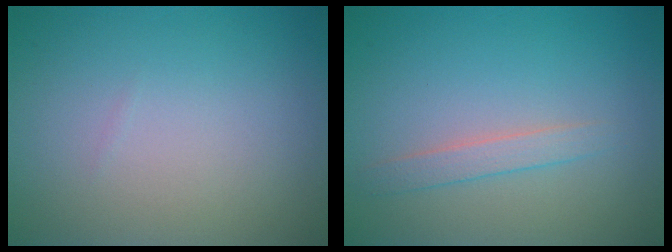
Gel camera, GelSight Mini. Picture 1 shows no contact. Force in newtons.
{"total": 1.5, "press": 1.5, "slide": 0.0}